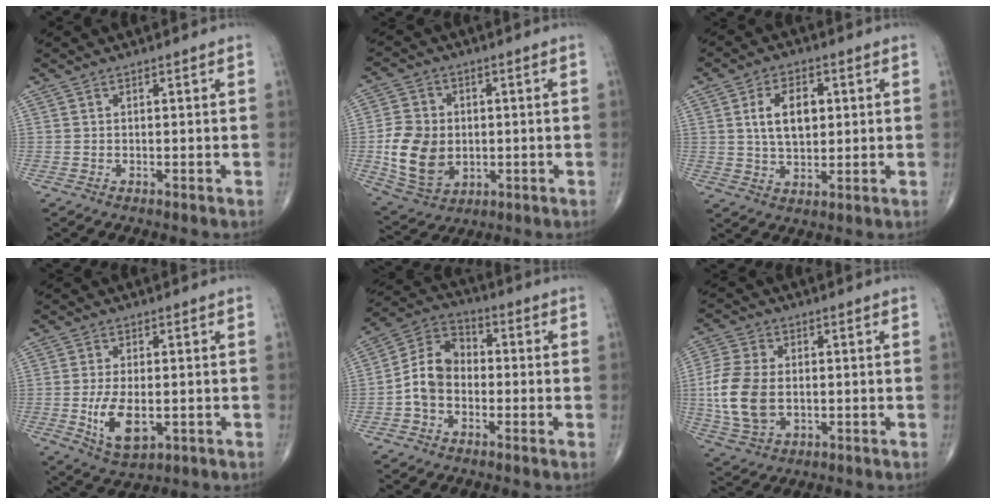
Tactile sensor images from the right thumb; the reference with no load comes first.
{"total": 12.4, "force": [-0.9, 9.5, 7.9], "torque": [-0.128, -0.004, -0.007]}
{"total": 9.1, "force": [1.8, 5.5, 7.0], "torque": [-0.105, -0.001, 0.037]}
{"total": 8.6, "force": [-1.5, 4.4, 7.2], "torque": [-0.130, -0.014, -0.018]}
{"total": 9.5, "force": [-1.7, 7.2, 5.9], "torque": [-0.096, 0.038, -0.047]}
{"total": 12.5, "force": [-0.6, 8.3, 9.3], "torque": [-0.200, -0.002, -0.008]}